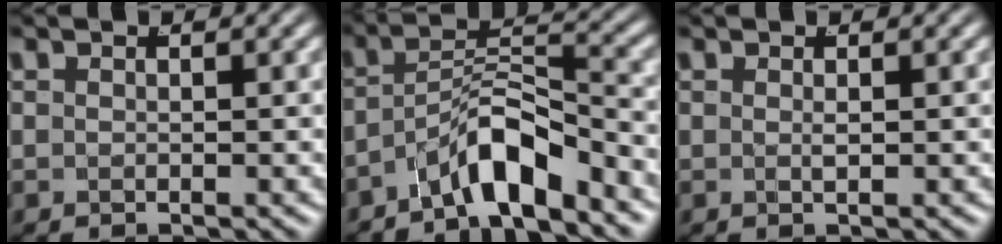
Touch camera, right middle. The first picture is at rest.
{"total": 5.6, "force": [-3.8, 1.8, 3.7], "torque": [-0.050, -0.001, -0.061]}
{"total": 0.7, "force": [0.0, -0.5, 0.5], "torque": [-0.010, -0.006, 0.006]}